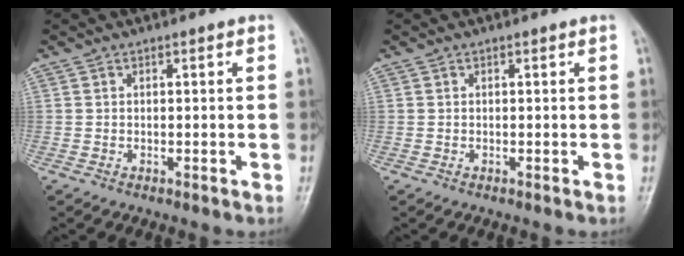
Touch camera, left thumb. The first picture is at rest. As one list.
[{"total": 0.0}]